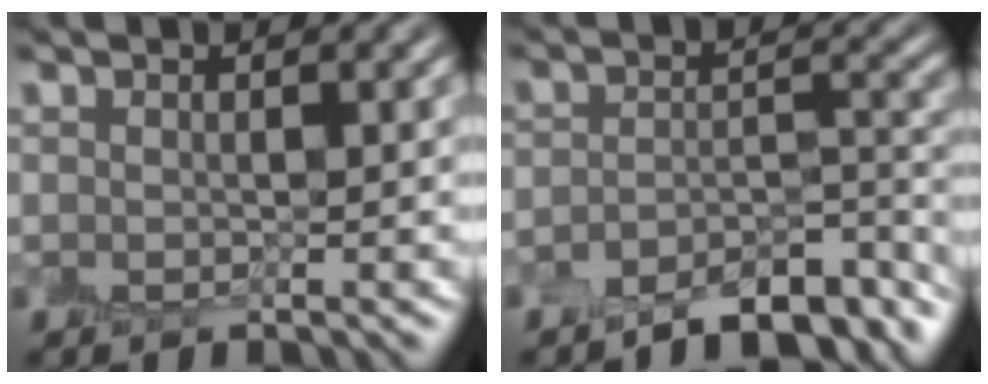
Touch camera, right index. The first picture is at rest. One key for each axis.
{"total": 7.1, "fx": -5.9, "fy": 2.1, "fz": 3.3, "tx": -0.048, "ty": -0.003, "tz": -0.092}